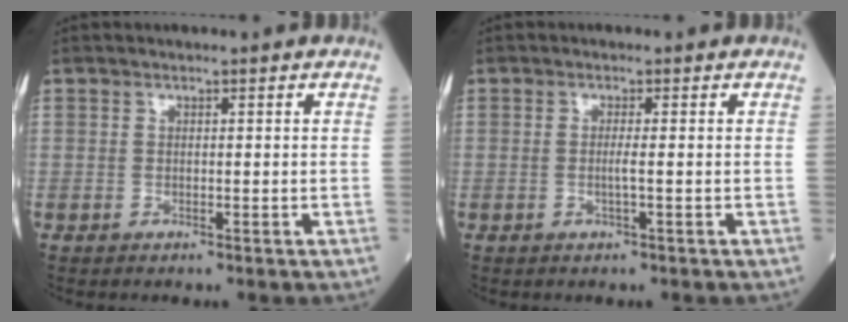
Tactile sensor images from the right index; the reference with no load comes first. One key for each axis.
{"total": 1.3, "fx": -0.2, "fy": -0.3, "fz": 1.3, "tx": -0.028, "ty": -0.001, "tz": -0.005}